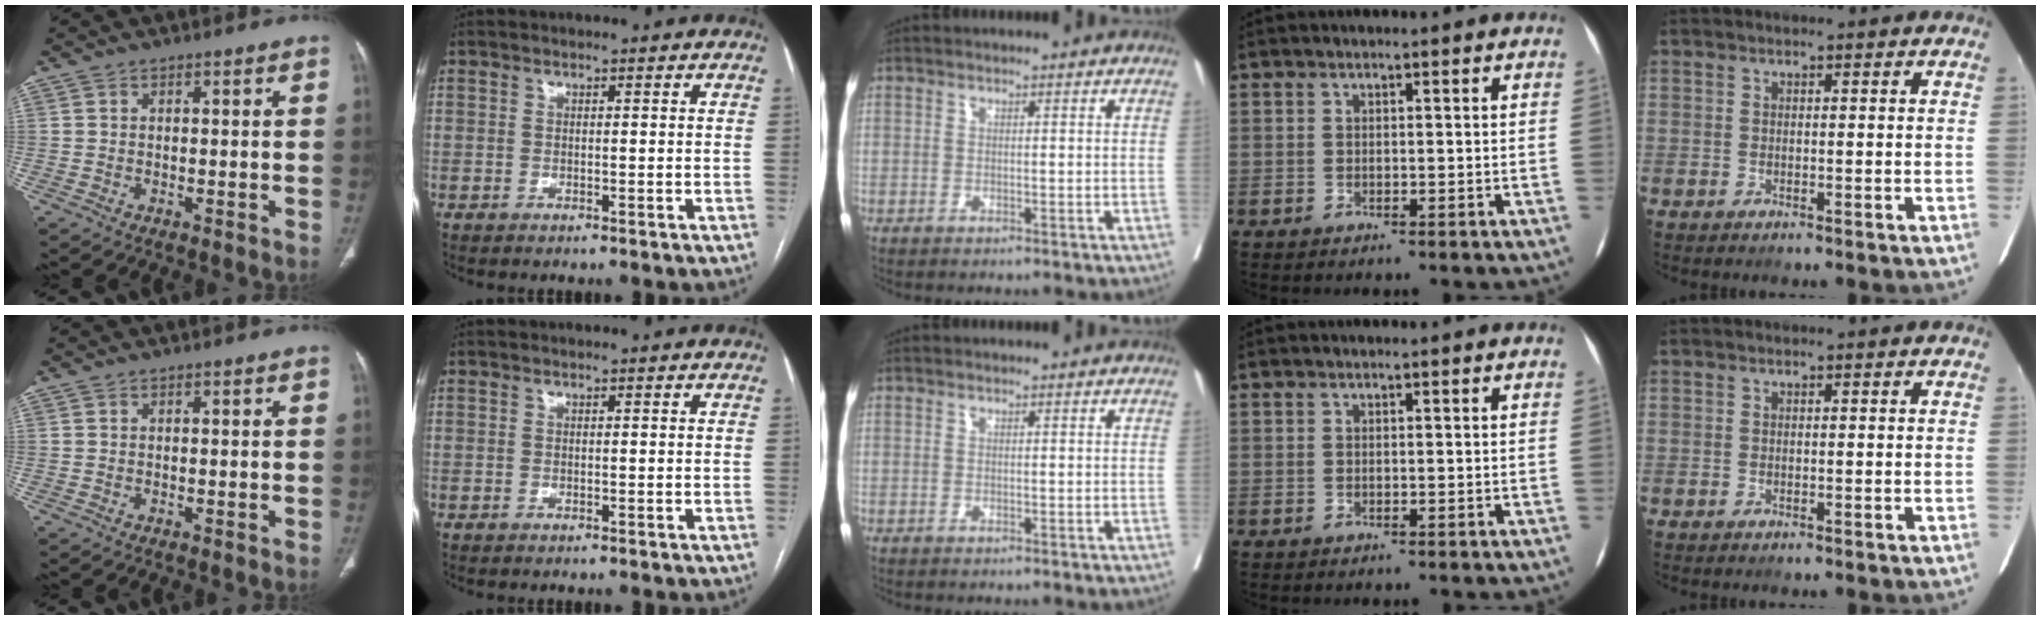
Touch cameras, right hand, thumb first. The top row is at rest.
{}